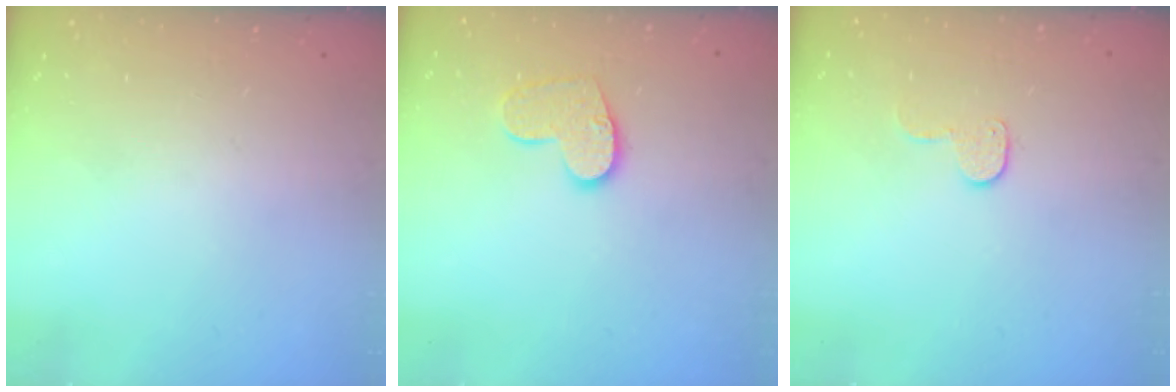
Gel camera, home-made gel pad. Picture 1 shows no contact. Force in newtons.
{"total": 10.4, "press": 10.4, "slide": 0.7}
{"total": 6.4, "press": 6.4, "slide": 0.4}